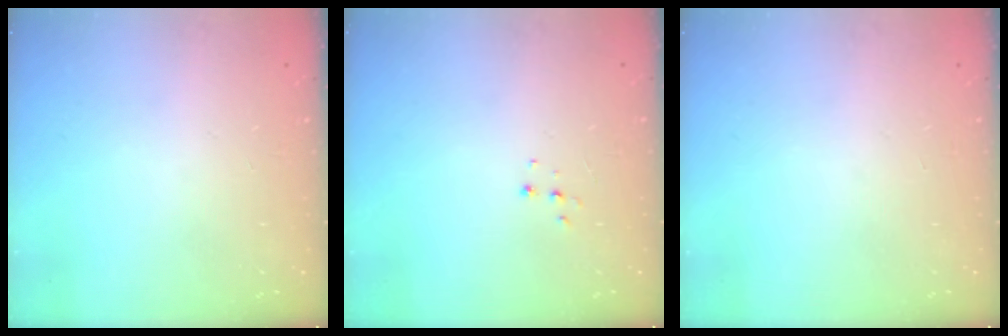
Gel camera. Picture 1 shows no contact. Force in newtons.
{"total": 4.3, "press": 4.3, "slide": 0.4}
{"total": 0.0}